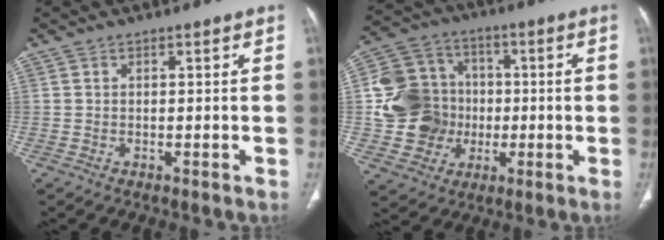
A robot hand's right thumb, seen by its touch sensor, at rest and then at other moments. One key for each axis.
{"total": 16.0, "fx": -0.7, "fy": 14.1, "fz": 7.5, "tx": -0.118, "ty": 0.026, "tz": -0.004}